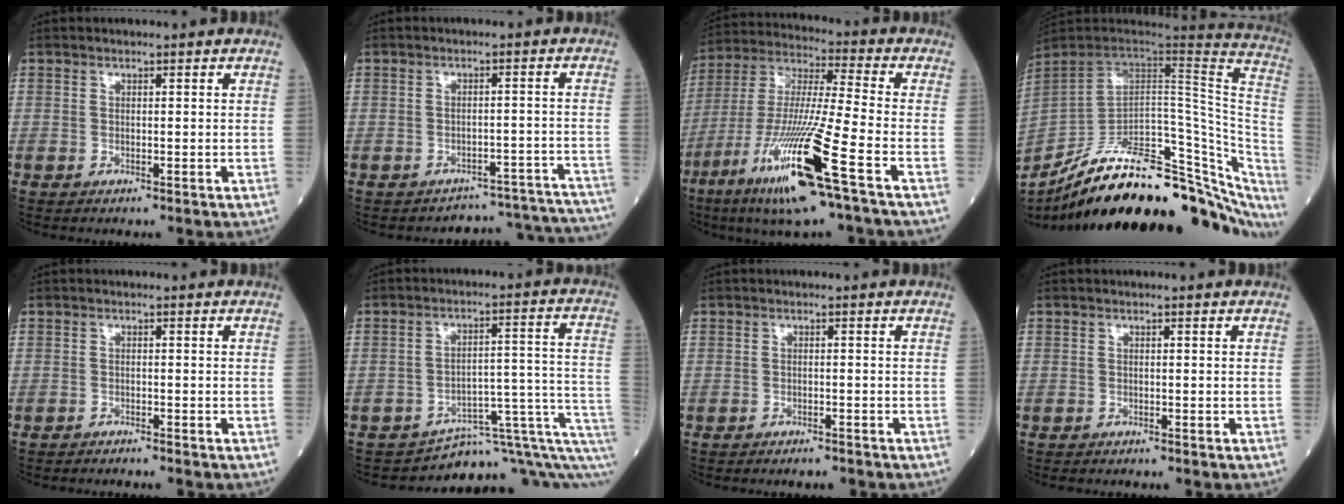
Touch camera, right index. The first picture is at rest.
{"total": 12.6, "force": [-12.4, 1.8, -0.8], "torque": [0.036, 0.042, -0.138]}
{"total": 19.0, "force": [-8.9, -0.1, 16.8], "torque": [-0.366, -0.044, -0.170]}
{"total": 32.8, "force": [-23.7, 9.6, 20.5], "torque": [-0.237, -0.021, -0.336]}
{"total": 2.8, "force": [-2.7, -0.1, 0.7], "torque": [-0.009, -0.004, -0.038]}
{"total": 11.3, "force": [-10.4, 1.6, 4.1], "torque": [-0.030, 0.072, -0.132]}
{"total": 2.2, "force": [-2.0, 0.4, 0.7], "torque": [-0.013, -0.003, -0.026]}
{"total": 1.7, "force": [-1.6, 0.4, 0.3], "torque": [-0.007, -0.002, -0.025]}